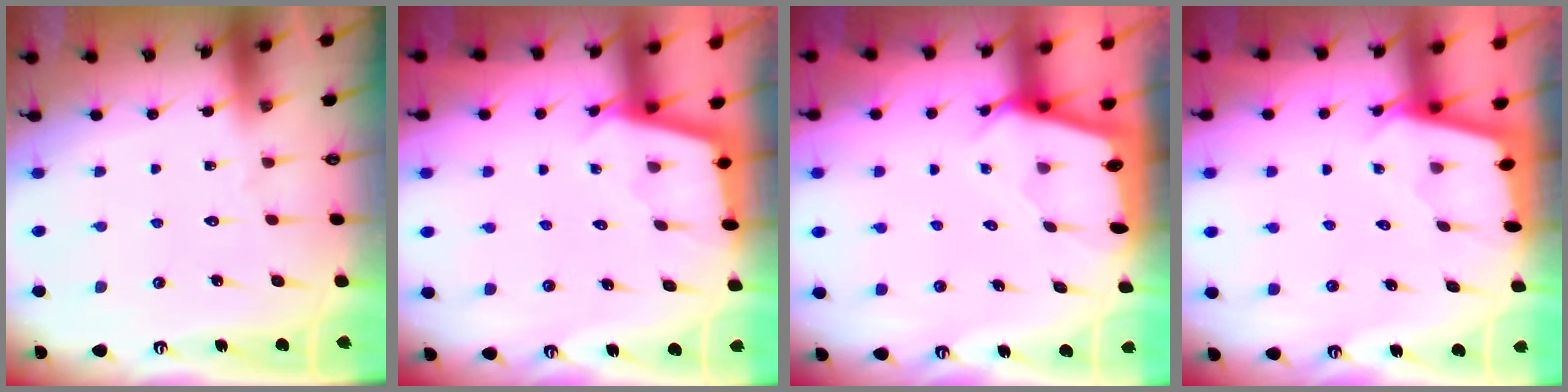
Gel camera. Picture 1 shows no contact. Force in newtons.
{"total": 2.2, "press": 2.2, "slide": 0.1}
{"total": 2.1, "press": 2.1, "slide": 0.1}
{"total": 1.8, "press": 1.8, "slide": 0.2}